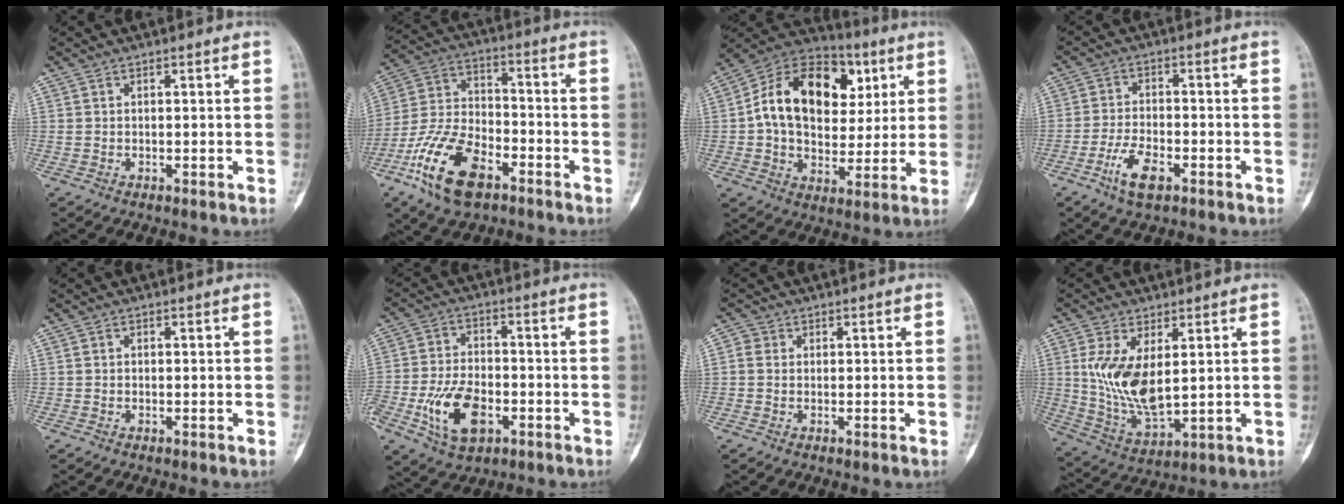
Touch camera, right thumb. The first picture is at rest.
{"total": 16.1, "force": [-8.6, 8.1, 10.9], "torque": [-0.207, 0.039, -0.166]}
{"total": 21.6, "force": [5.0, 14.7, 15.1], "torque": [-0.216, 0.012, 0.075]}
{"total": 6.6, "force": [-3.5, 2.7, 4.8], "torque": [-0.091, 0.013, -0.066]}
{"total": 0.0}
{"total": 12.6, "force": [-4.6, 7.3, 9.1], "torque": [-0.165, 0.014, -0.081]}
{"total": 1.7, "force": [0.1, 1.5, 0.8], "torque": [-0.011, 0.003, 0.000]}
{"total": 12.3, "force": [2.3, 5.8, 10.5], "torque": [-0.198, -0.023, 0.061]}